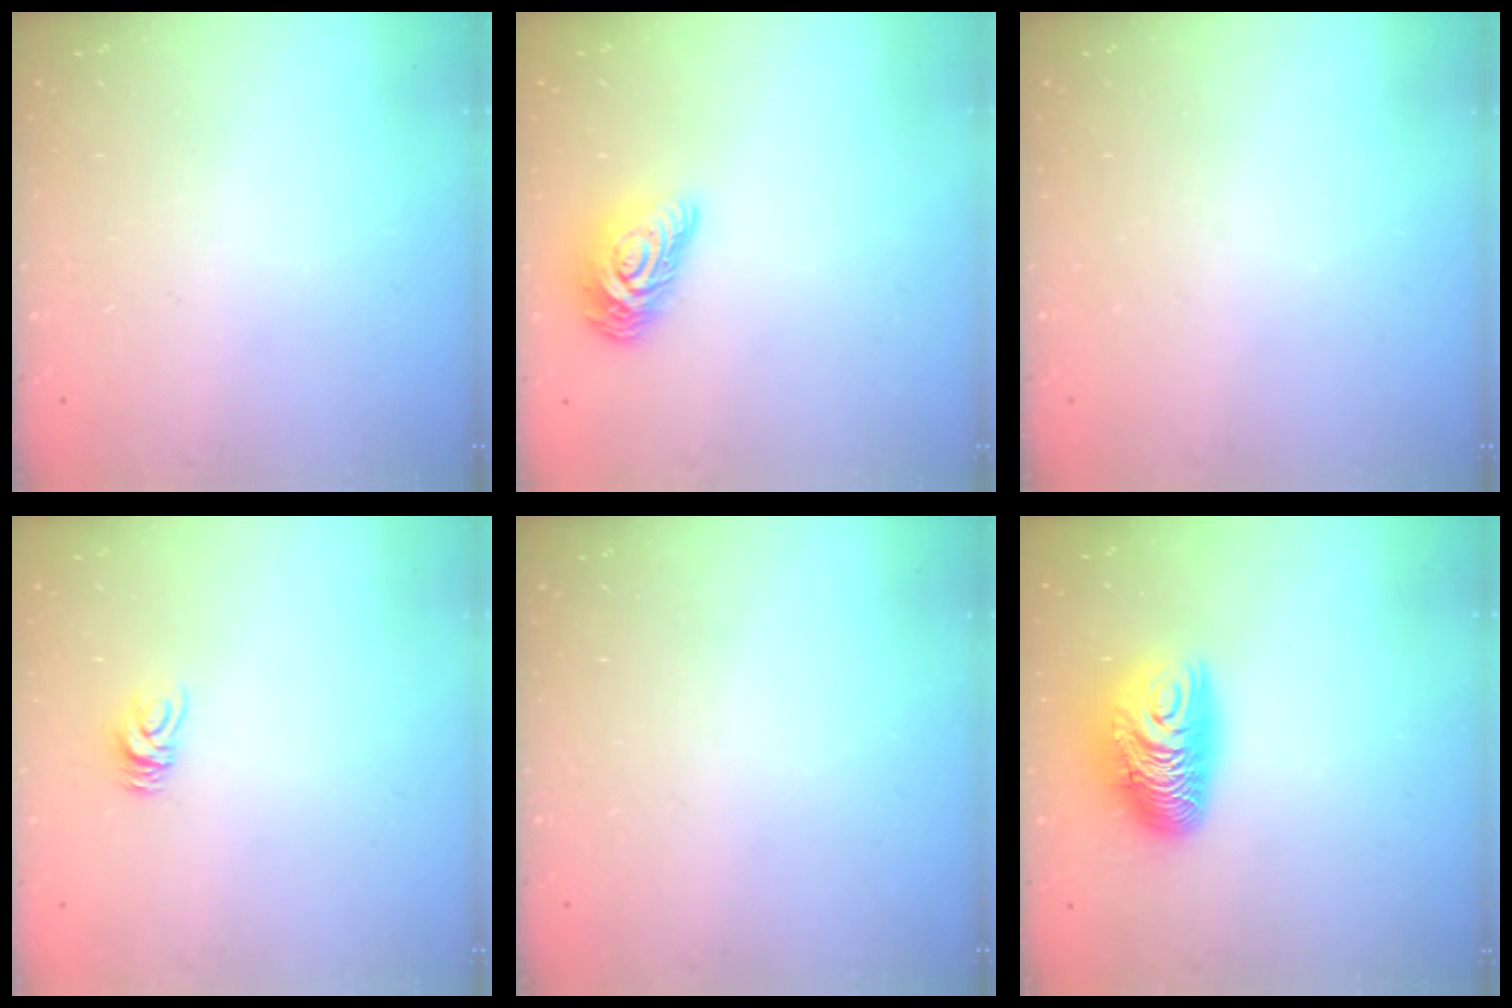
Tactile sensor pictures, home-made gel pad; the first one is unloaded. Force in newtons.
{"total": 10.5, "press": 10.5, "slide": 0.4}
{"total": 0.0}
{"total": 5.1, "press": 5.1, "slide": 0.3}
{"total": 0.0}
{"total": 11.1, "press": 11.1, "slide": 0.8}